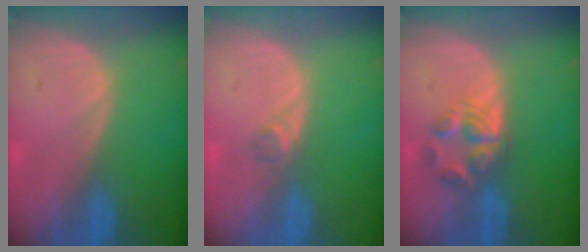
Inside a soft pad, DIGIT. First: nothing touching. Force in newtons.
{"total": 1.3, "press": 1.1, "slide": 0.7}
{"total": 5.7, "press": 4.8, "slide": 3.2}